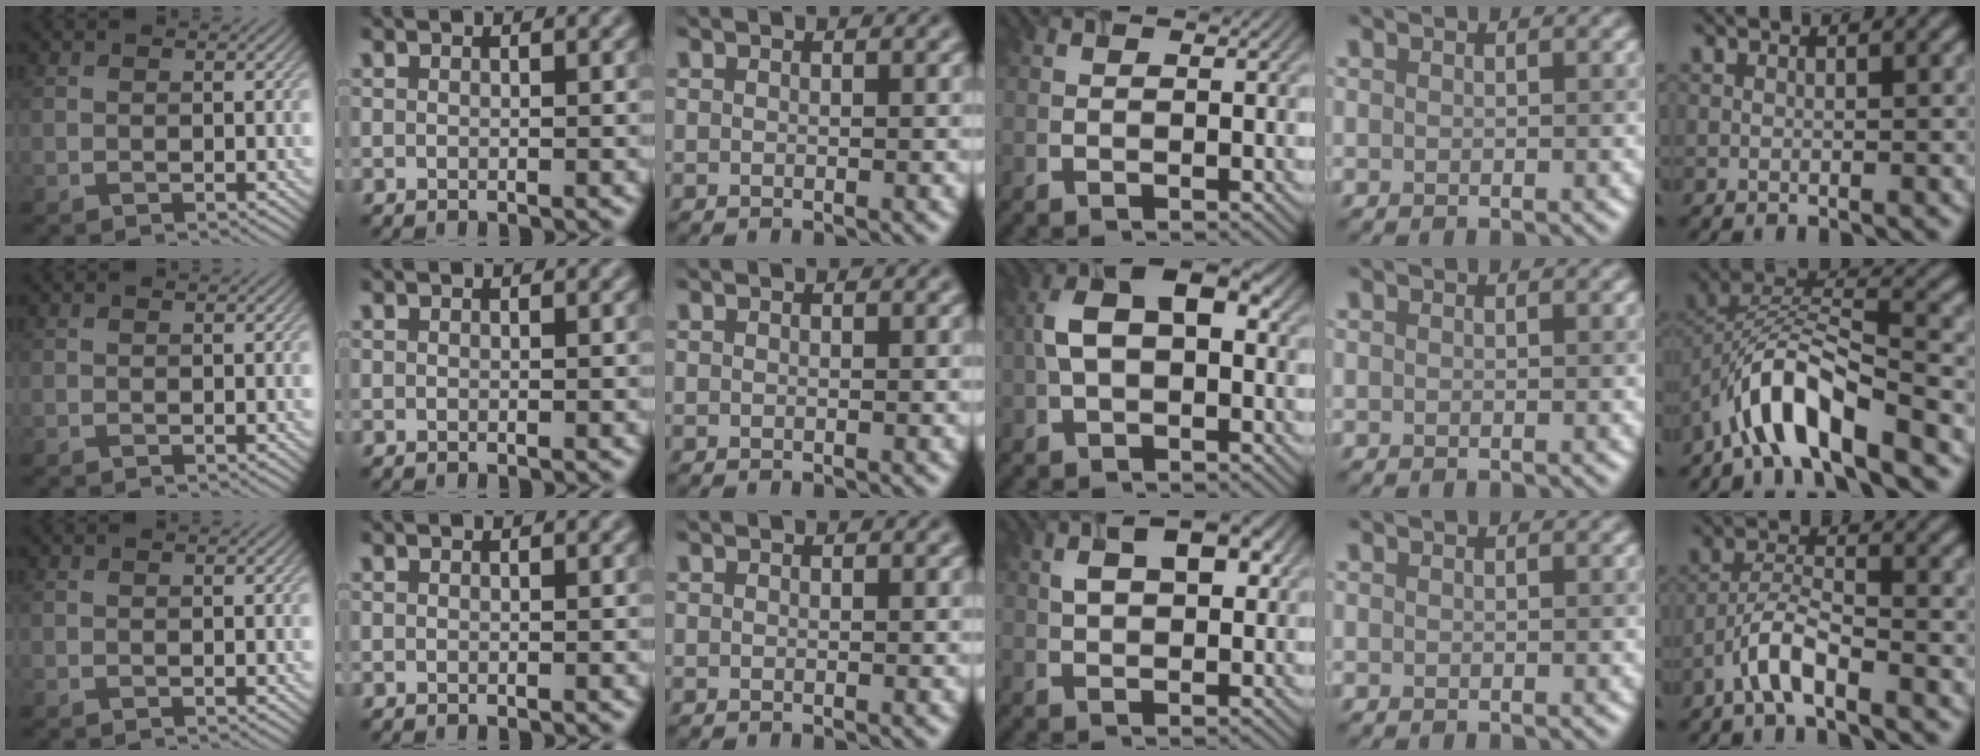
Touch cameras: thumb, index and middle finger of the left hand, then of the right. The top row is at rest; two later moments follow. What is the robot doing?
{"motion": "lift_and_place", "object": "timer"}